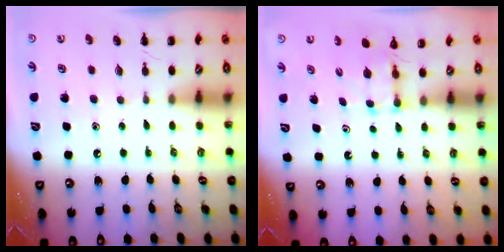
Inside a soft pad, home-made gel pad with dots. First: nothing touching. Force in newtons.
{"total": 2.8, "press": 2.6, "slide": 1.1}